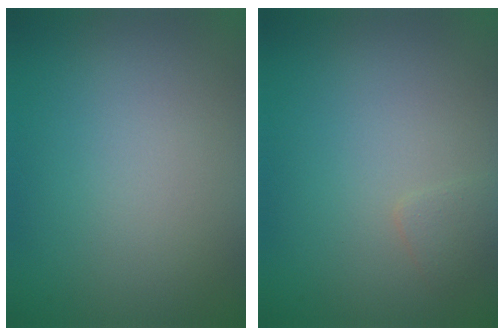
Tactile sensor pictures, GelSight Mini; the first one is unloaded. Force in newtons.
{"total": 0.9, "press": 0.9, "slide": 0.1}